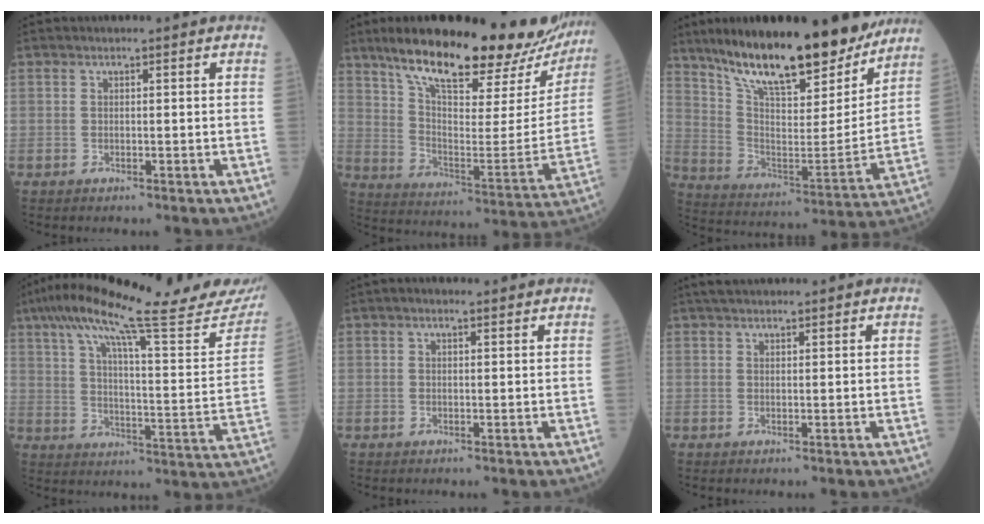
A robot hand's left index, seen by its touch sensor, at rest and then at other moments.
{"total": 29.4, "force": [23.5, 7.7, 15.8], "torque": [-0.244, -0.017, 0.323]}
{"total": 24.0, "force": [19.3, 5.5, 13.1], "torque": [-0.215, -0.019, 0.306]}
{"total": 29.2, "force": [24.3, 2.4, 16.0], "torque": [-0.256, -0.021, 0.320]}
{"total": 1.6, "force": [1.2, 0.5, 1.0], "torque": [-0.022, 0.017, 0.018]}
{"total": 5.0, "force": [4.4, 1.0, 2.2], "torque": [-0.028, 0.037, 0.071]}